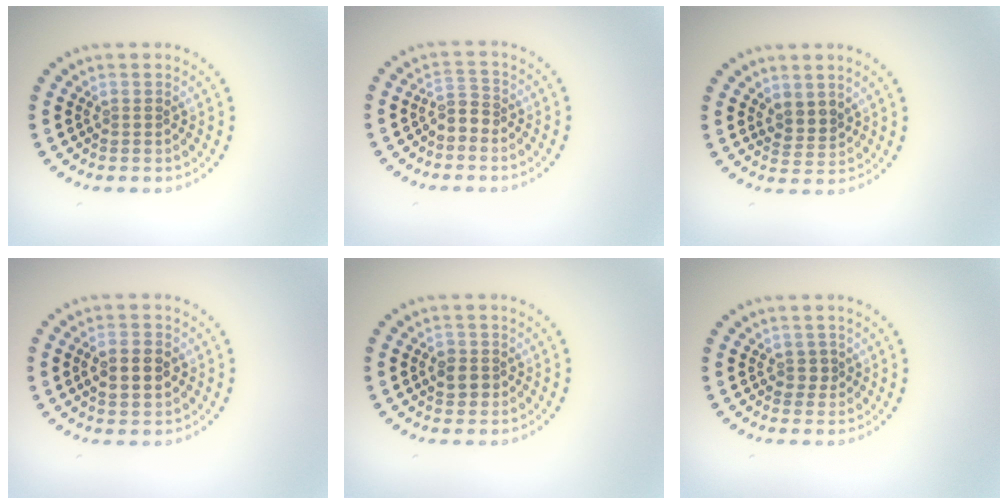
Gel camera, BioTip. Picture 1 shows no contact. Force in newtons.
{"total": 1.7, "press": 1.5, "slide": 0.9}
{"total": 1.9, "press": 1.5, "slide": 1.2}
{"total": 2.9, "press": 2.9, "slide": 0.1}
{"total": 1.7, "press": 1.6, "slide": 0.5}
{"total": 1.0, "press": 0.8, "slide": 0.6}